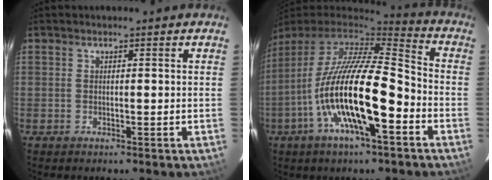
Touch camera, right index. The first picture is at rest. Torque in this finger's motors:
{"motor_torque": [1.22, -0.57, 1.05, 0.21]}